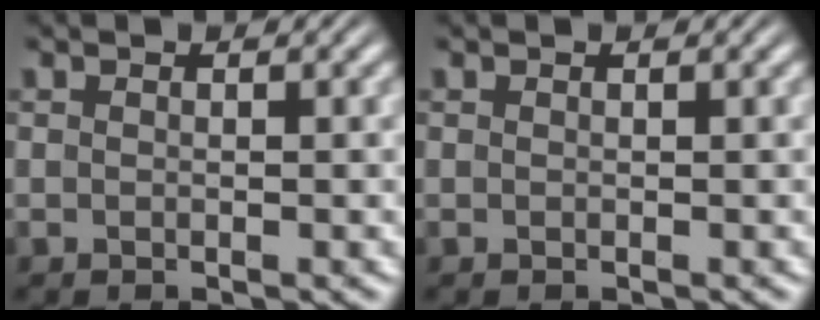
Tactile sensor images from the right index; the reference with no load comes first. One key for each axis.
{"total": 0.0}